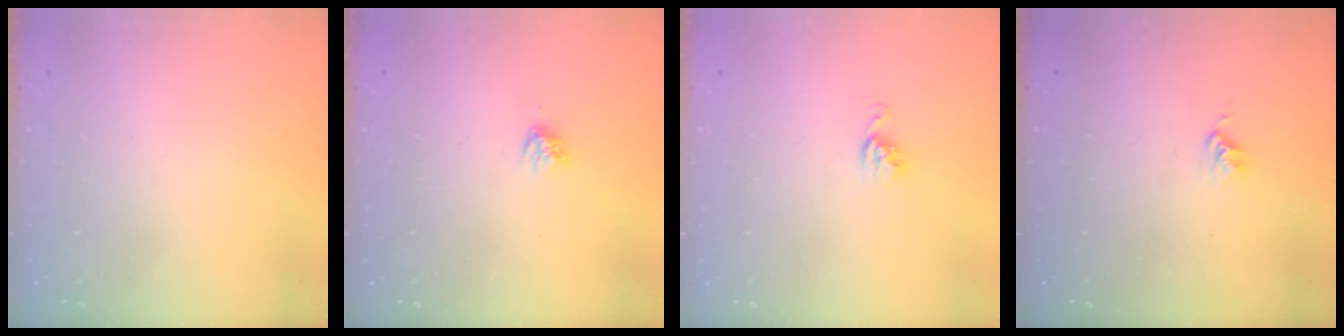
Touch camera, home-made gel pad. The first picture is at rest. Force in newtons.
{"total": 3.8, "press": 3.8, "slide": 0.4}
{"total": 5.1, "press": 5.0, "slide": 0.5}
{"total": 2.7, "press": 2.6, "slide": 0.4}